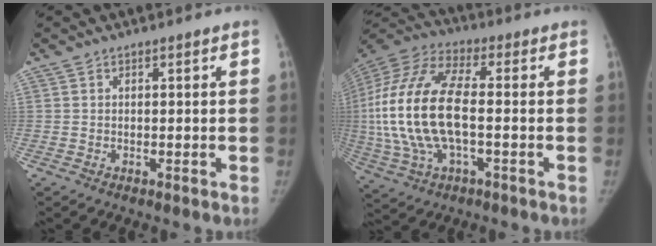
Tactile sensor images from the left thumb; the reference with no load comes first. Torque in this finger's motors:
{"motor_torque": [-1.40, 3.61, 2.77, 0.00, 0.73]}